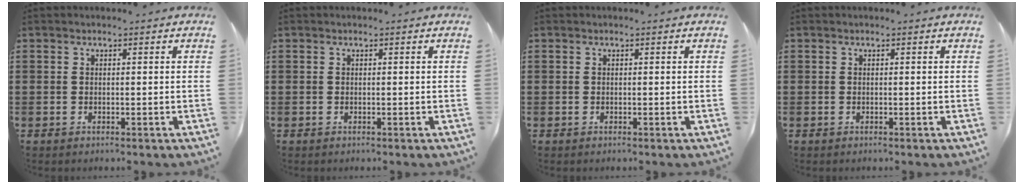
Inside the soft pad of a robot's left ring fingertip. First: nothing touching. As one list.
[{"total": 0.0}, {"total": 0.0}, {"total": 0.0}]